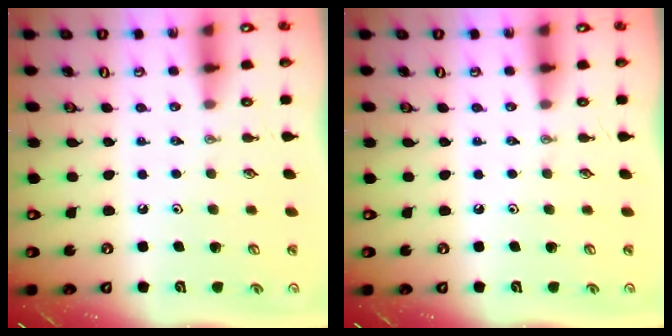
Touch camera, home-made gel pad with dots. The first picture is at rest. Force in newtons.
{"total": 0.0}